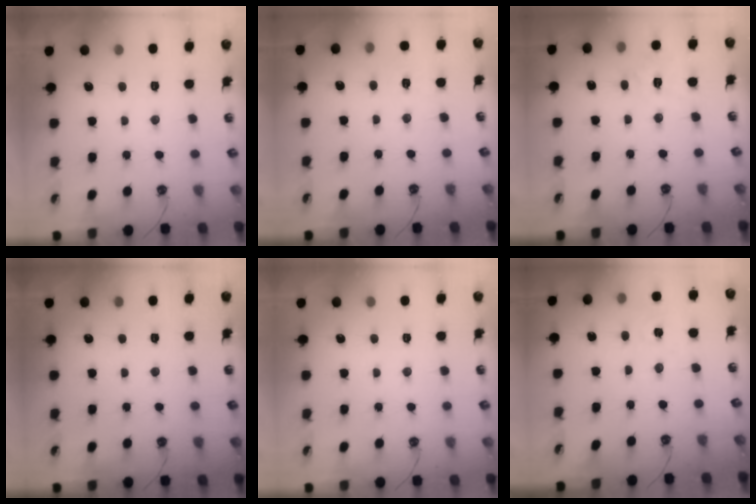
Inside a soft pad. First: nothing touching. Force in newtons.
{"total": 4.1, "press": 4.0, "slide": 0.6}
{"total": 6.8, "press": 6.8, "slide": 0.5}
{"total": 0.0}
{"total": 0.0}
{"total": 1.3, "press": 1.3, "slide": 0.2}